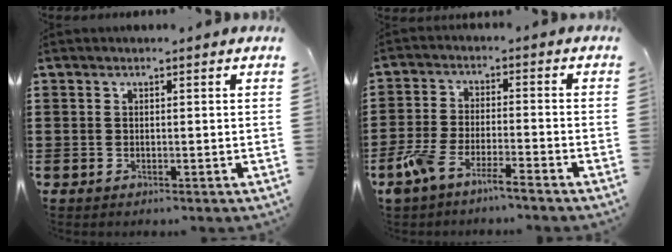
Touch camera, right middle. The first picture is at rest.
{"total": 5.7, "force": [-4.8, 0.4, 3.0], "torque": [-0.079, -0.010, -0.097]}